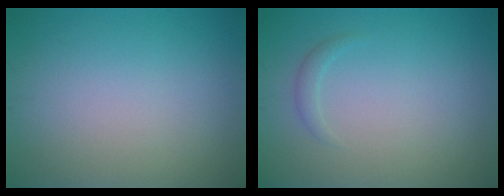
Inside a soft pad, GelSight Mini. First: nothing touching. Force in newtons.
{"total": 0.8, "press": 0.8, "slide": 0.0}